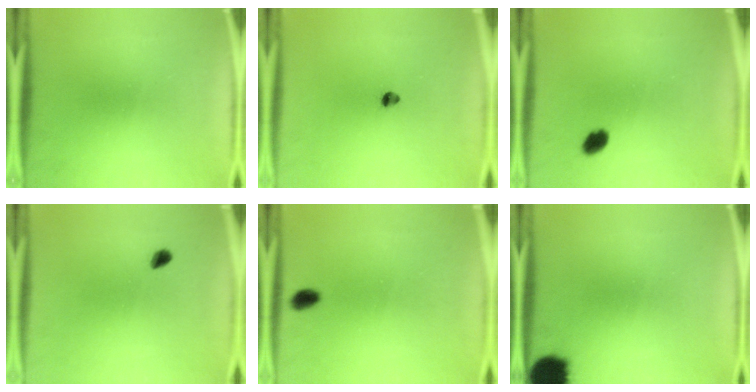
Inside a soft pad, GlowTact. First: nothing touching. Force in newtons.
{"total": 1.7}
{"total": 2.8}
{"total": 1.7}
{"total": 2.1}
{"total": 9.7}